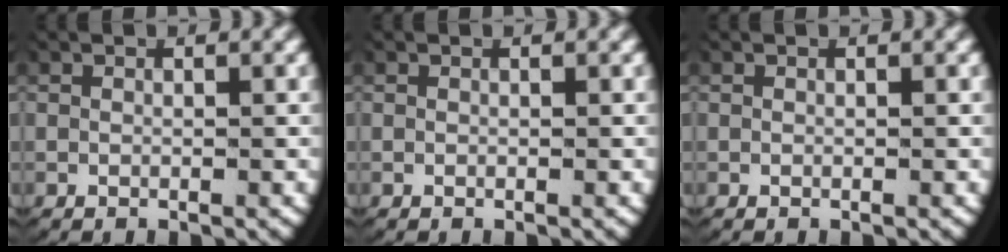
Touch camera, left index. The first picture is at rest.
{"total": 0.0}
{"total": 0.0}